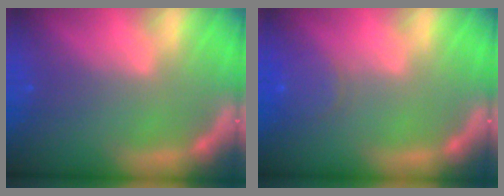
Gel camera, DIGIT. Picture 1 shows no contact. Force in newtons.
{"total": 3.0}